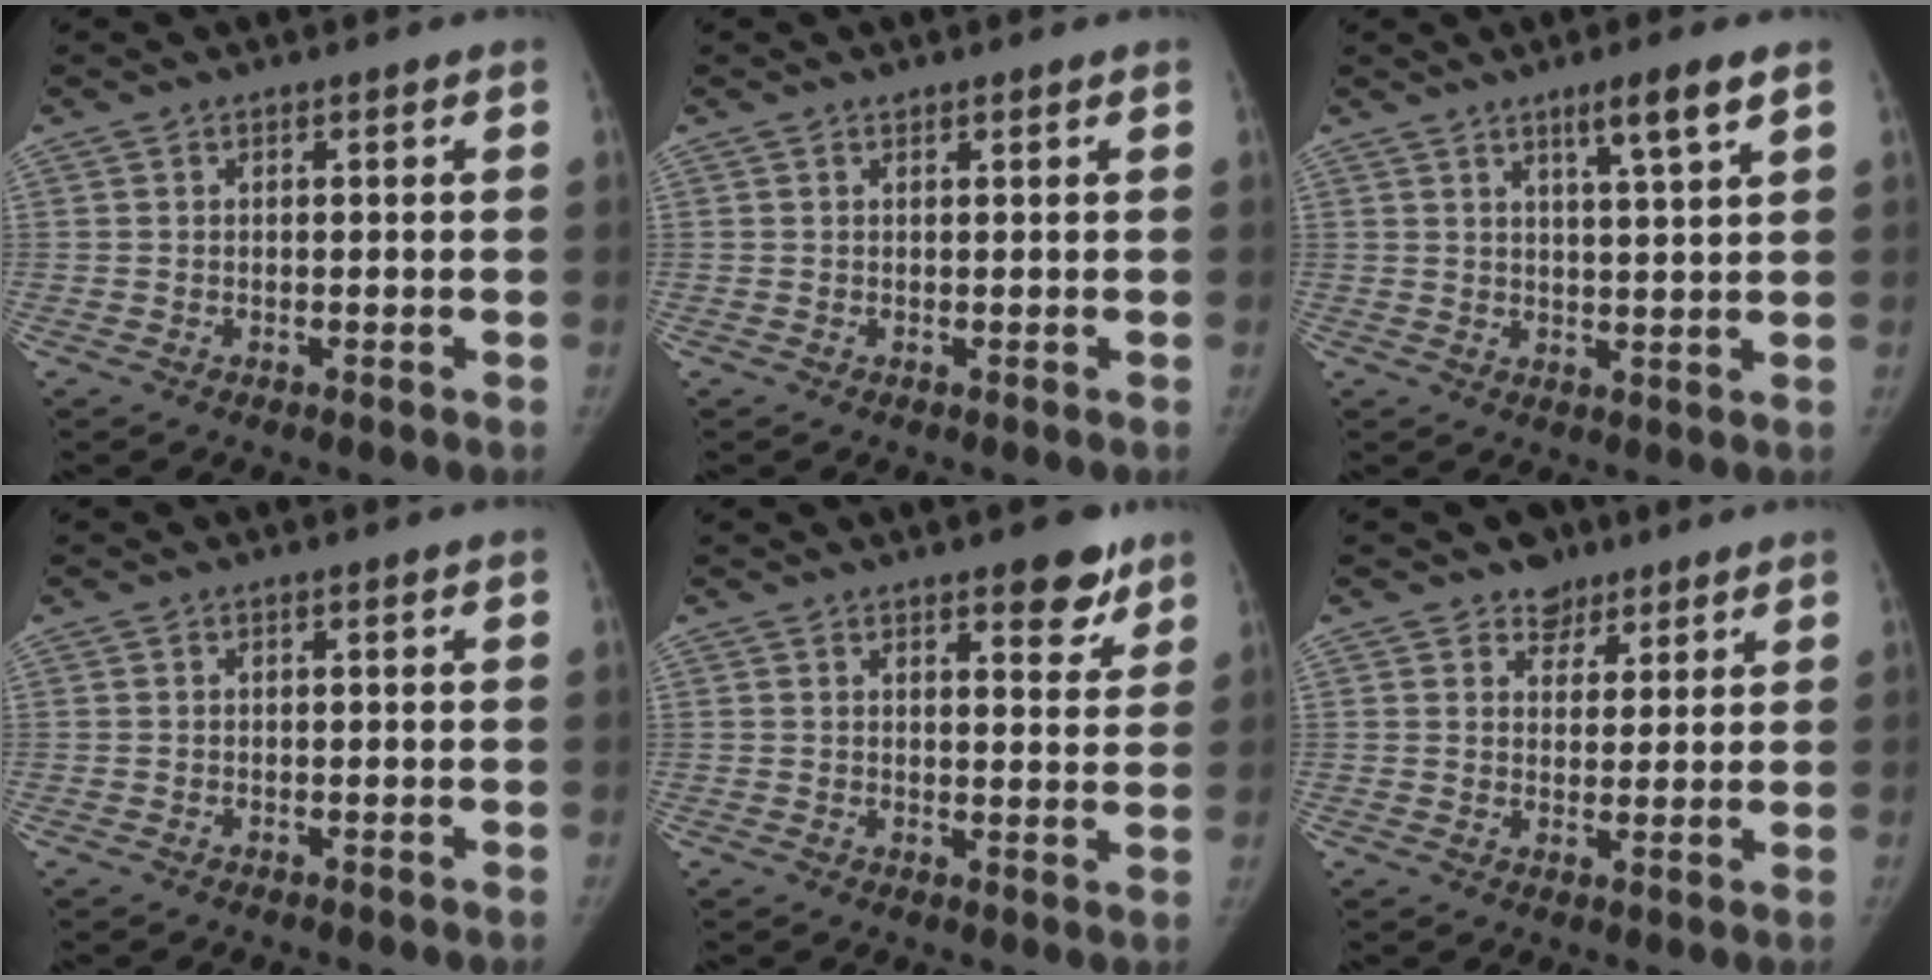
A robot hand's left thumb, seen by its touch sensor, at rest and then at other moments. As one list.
[{"total": 0.6, "force": [0.5, 0.2, 0.1], "torque": [-0.004, -0.005, 0.009]}, {"total": 6.0, "force": [3.6, -0.1, 4.8], "torque": [-0.078, -0.023, 0.061]}, {"total": 0.0}, {"total": 6.7, "force": [4.5, 2.6, 4.3], "torque": [-0.027, -0.025, 0.056]}, {"total": 5.0, "force": [3.5, 3.5, 0.6], "torque": [0.017, -0.018, 0.052]}]